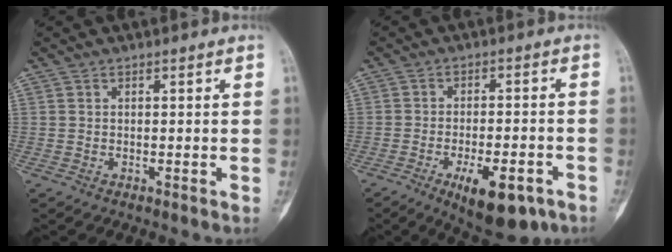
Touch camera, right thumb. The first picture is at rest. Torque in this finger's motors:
{"motor_torque": [1.44, 1.10, 1.05, -0.57, 0.38]}